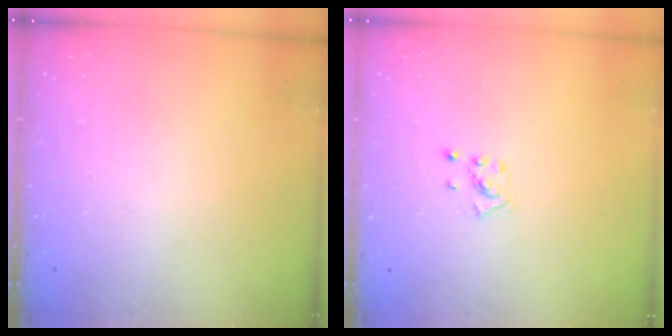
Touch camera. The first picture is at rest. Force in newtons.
{"total": 2.2, "press": 2.2, "slide": 0.3}